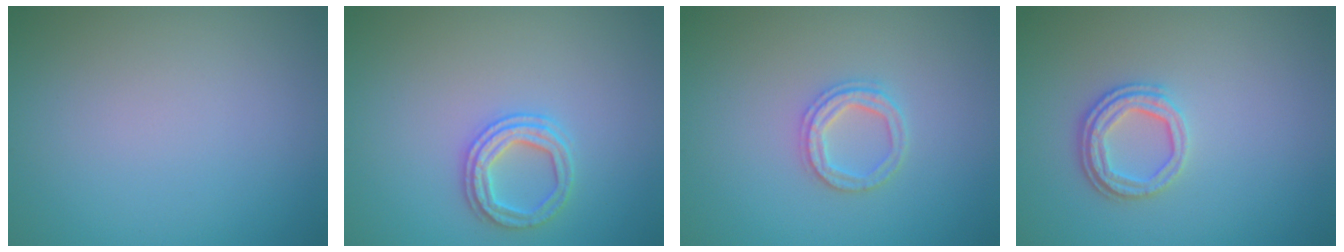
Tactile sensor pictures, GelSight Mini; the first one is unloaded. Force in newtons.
{"total": 2.4, "press": 2.4, "slide": 0.4}
{"total": 2.4, "press": 2.4, "slide": 0.4}
{"total": 2.5, "press": 2.1, "slide": 1.4}